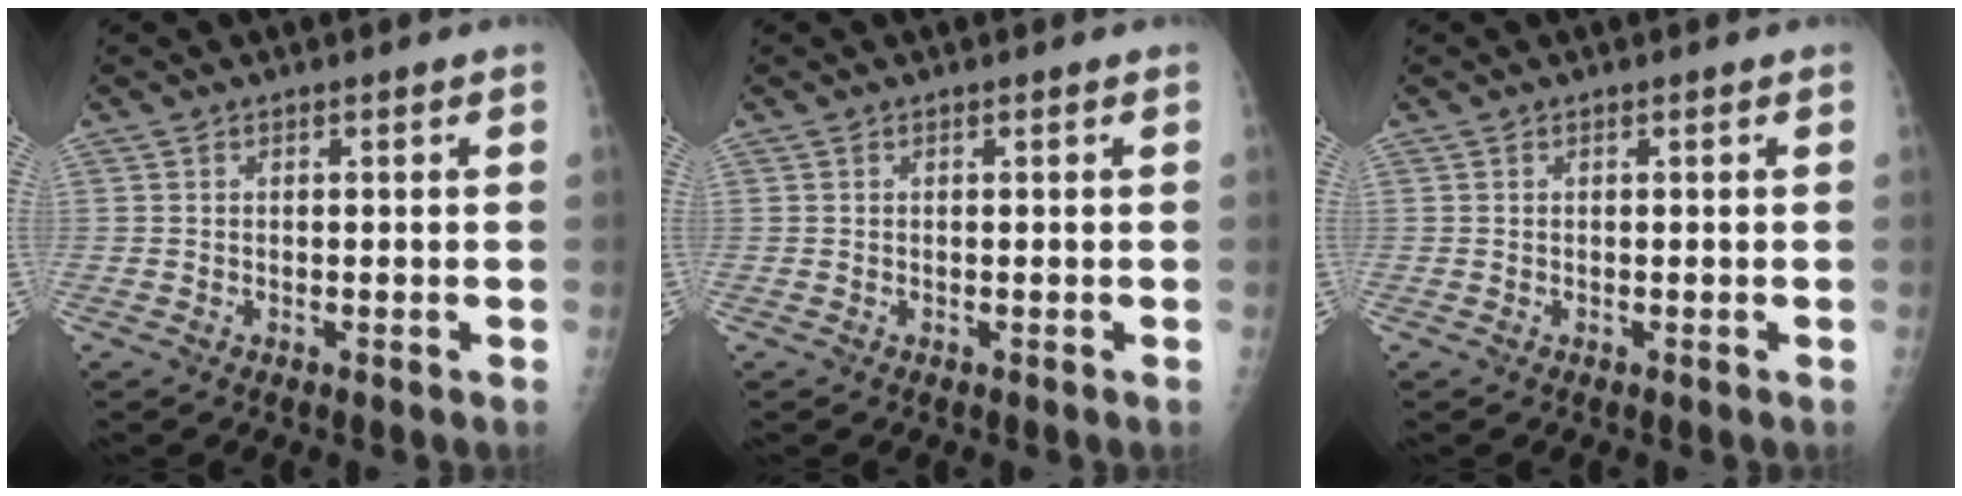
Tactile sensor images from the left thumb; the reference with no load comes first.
{"total": 0.0}
{"total": 0.0}